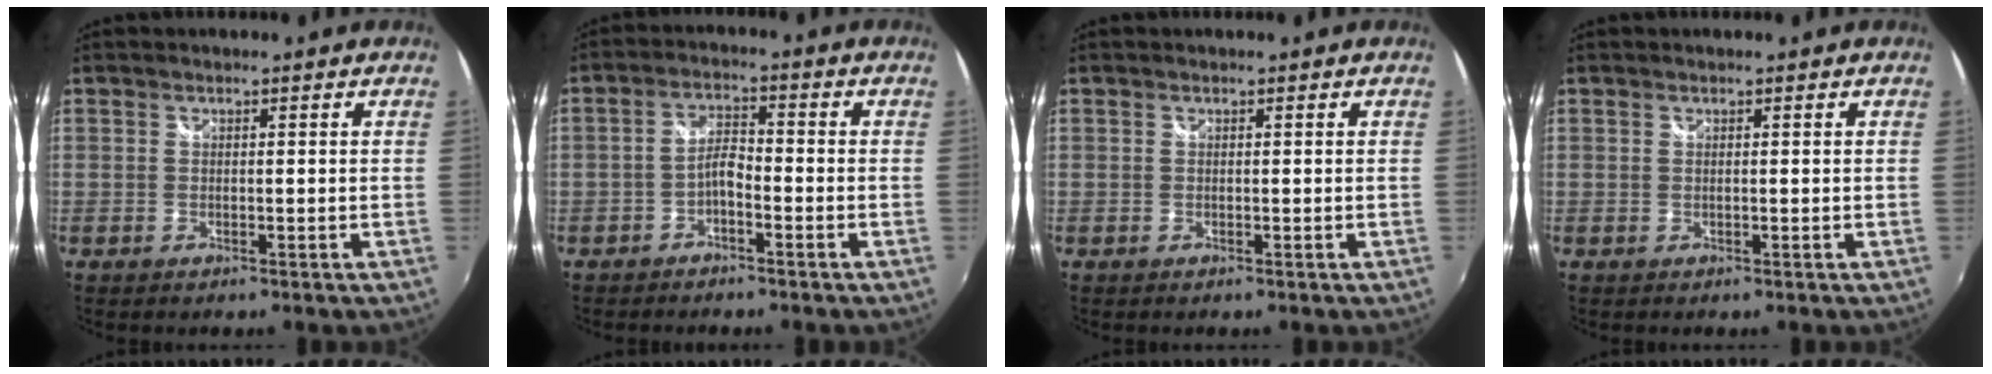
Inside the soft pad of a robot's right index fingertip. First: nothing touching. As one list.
[{"total": 3.4, "force": [-2.2, 1.2, 2.3], "torque": [-0.050, 0.010, -0.041]}, {"total": 0.0}, {"total": 0.0}]